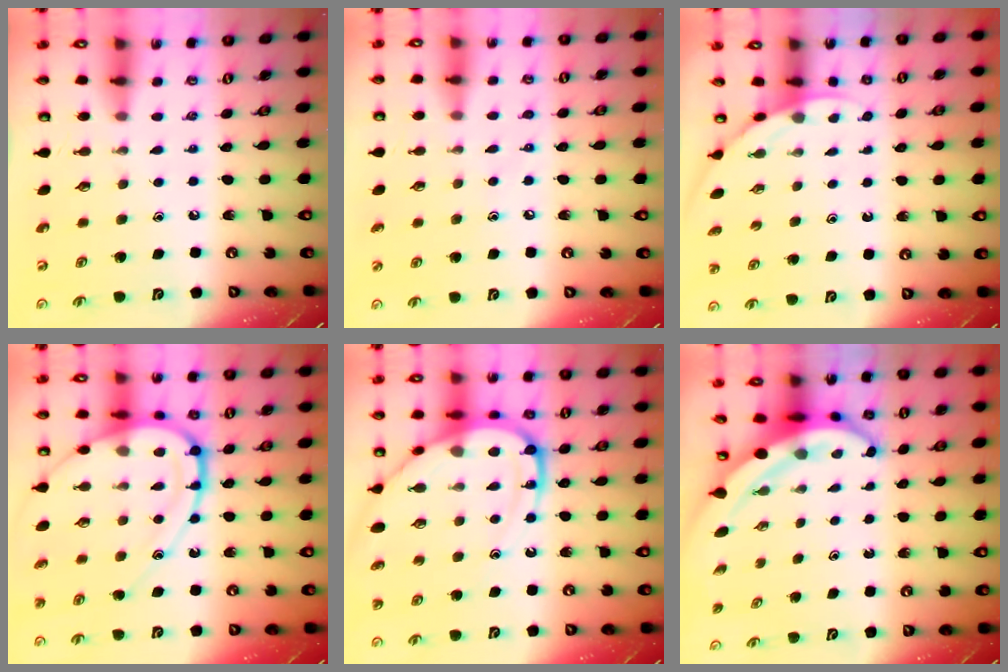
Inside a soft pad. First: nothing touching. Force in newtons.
{"total": 4.4, "press": 4.3, "slide": 0.6}
{"total": 3.2, "press": 3.2, "slide": 0.0}
{"total": 16.7, "press": 16.6, "slide": 1.6}
{"total": 16.5, "press": 16.4, "slide": 1.5}
{"total": 6.2, "press": 6.0, "slide": 1.5}